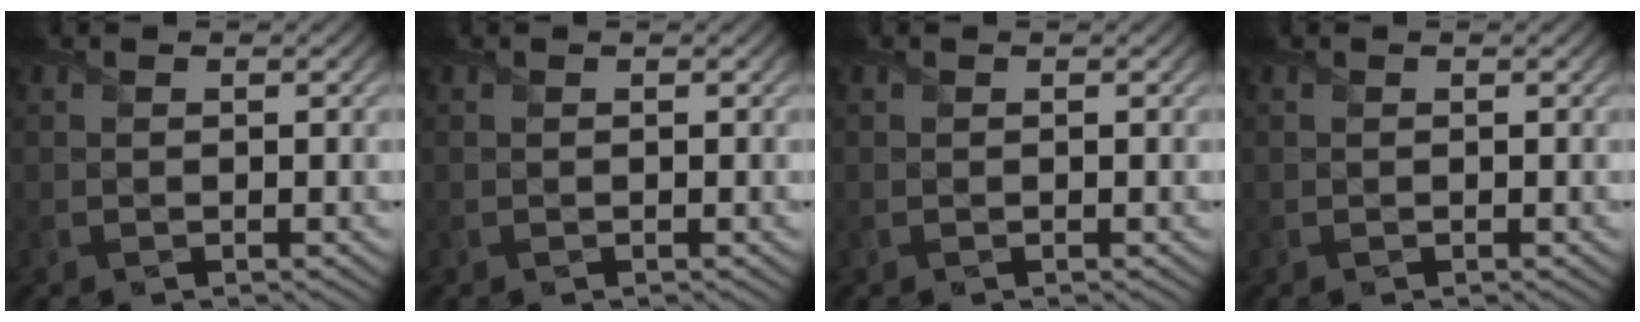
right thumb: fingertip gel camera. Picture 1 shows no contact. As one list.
[{"total": 0.0}, {"total": 0.0}, {"total": 0.0}]